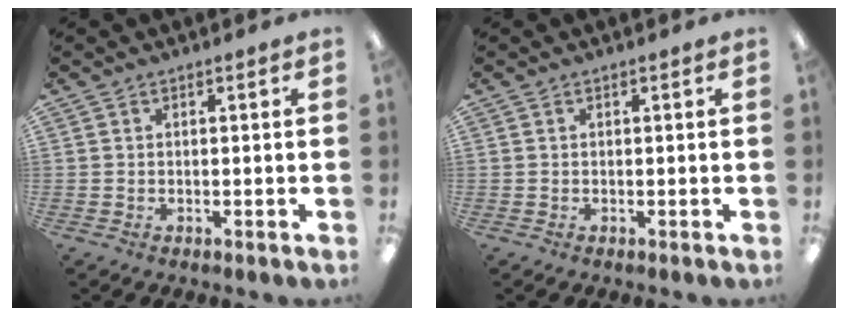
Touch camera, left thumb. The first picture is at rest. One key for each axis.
{"total": 0.0}